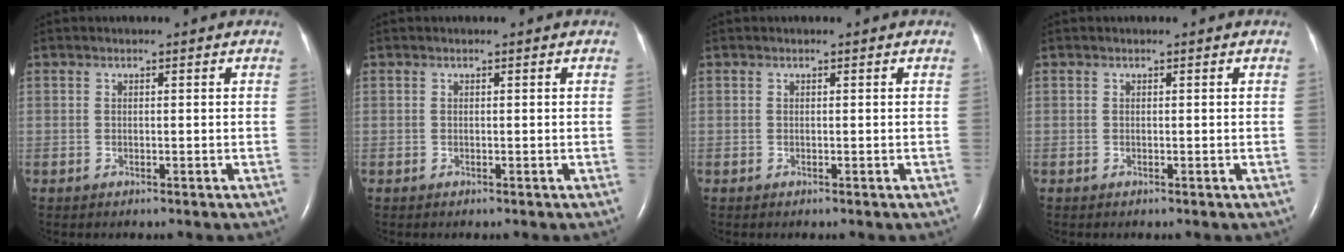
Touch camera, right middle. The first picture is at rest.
{"total": 0.0}
{"total": 0.0}
{"total": 0.0}